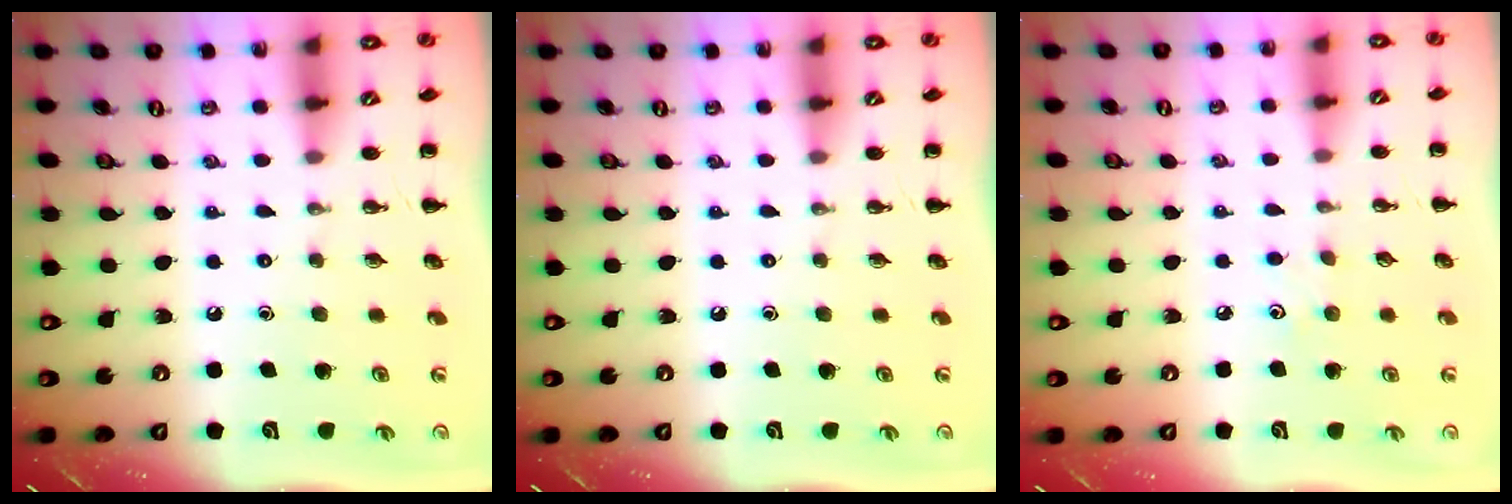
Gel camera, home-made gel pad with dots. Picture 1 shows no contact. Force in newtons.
{"total": 0.0}
{"total": 3.2, "press": 3.1, "slide": 1.0}